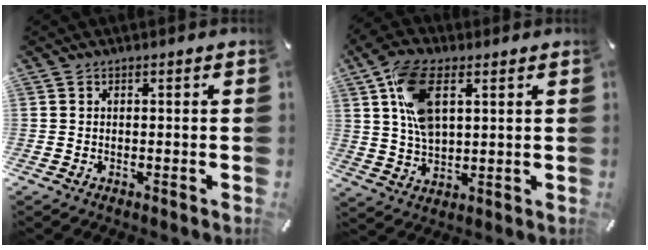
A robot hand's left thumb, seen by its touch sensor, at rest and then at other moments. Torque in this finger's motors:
{"motor_torque": [2.39, 2.46, 1.42, -1.35, 0.59]}